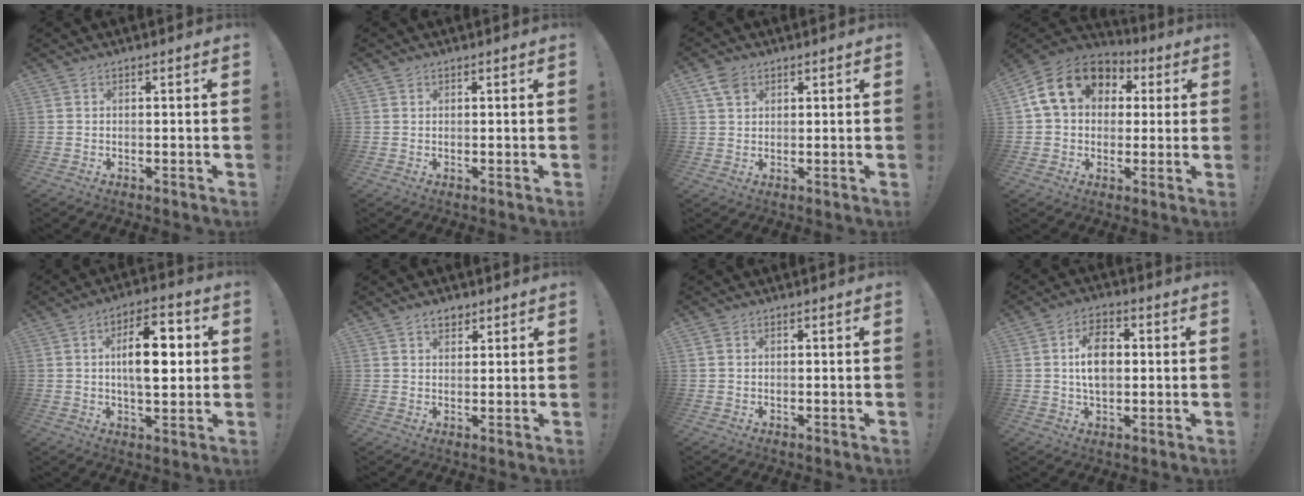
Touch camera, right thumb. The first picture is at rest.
{"total": 0.7, "force": [0.5, 0.4, 0.1], "torque": [0.002, -0.002, 0.009]}
{"total": 4.9, "force": [2.7, 3.2, 2.6], "torque": [-0.045, -0.005, 0.052]}
{"total": 16.8, "force": [5.4, 12.6, 9.7], "torque": [-0.150, 0.002, 0.103]}
{"total": 13.3, "force": [1.8, 6.4, 11.5], "torque": [-0.167, 0.002, 0.024]}
{"total": 3.7, "force": [2.3, 2.4, 1.6], "torque": [-0.021, -0.006, 0.041]}
{"total": 0.8, "force": [0.4, 0.6, 0.4], "torque": [0.000, 0.000, 0.005]}
{"total": 9.8, "force": [1.0, 6.3, 7.4], "torque": [-0.104, 0.003, 0.018]}